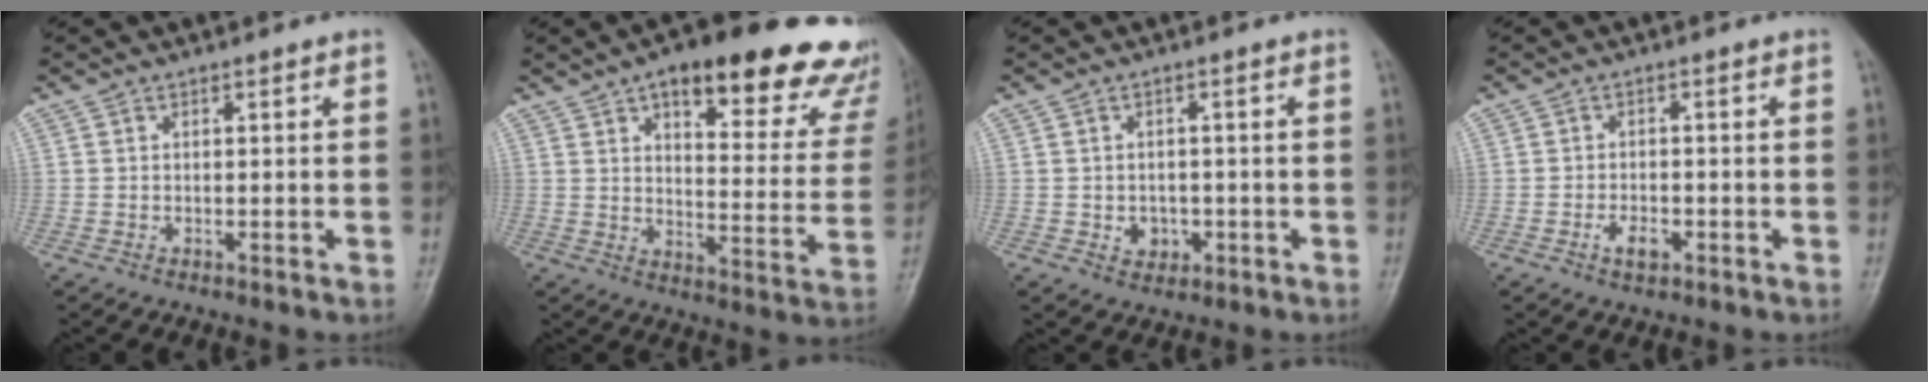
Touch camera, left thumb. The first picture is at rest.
{"total": 26.8, "force": [17.0, 9.8, 18.2], "torque": [-0.193, -0.050, 0.211]}
{"total": 3.3, "force": [-0.8, 2.8, 1.5], "torque": [-0.007, 0.003, -0.006]}
{"total": 3.1, "force": [-1.4, 1.7, 2.1], "torque": [-0.033, 0.004, -0.025]}